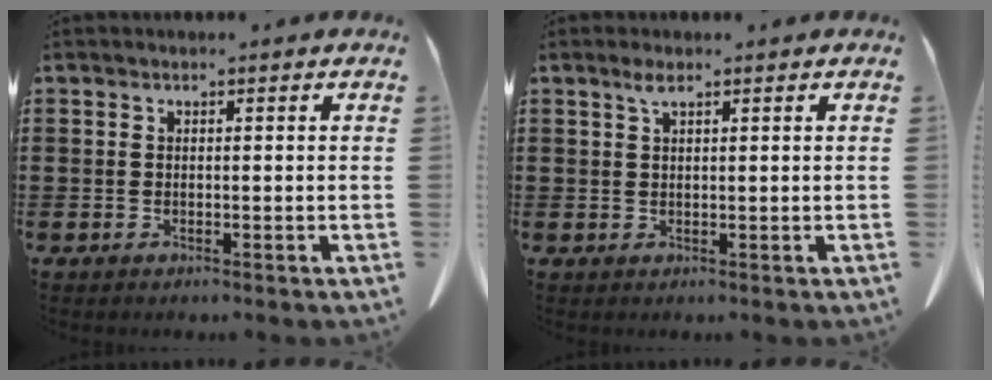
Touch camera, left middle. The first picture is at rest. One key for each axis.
{"total": 1.8, "fx": 1.0, "fy": 0.4, "fz": 1.4, "tx": -0.031, "ty": 0.001, "tz": 0.017}